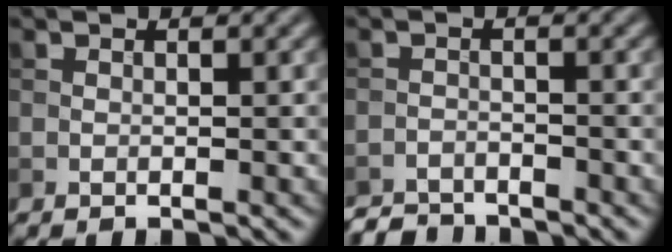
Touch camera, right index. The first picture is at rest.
{"total": 2.6, "force": [-2.6, 0.4, 0.1], "torque": [0.002, -0.001, -0.051]}